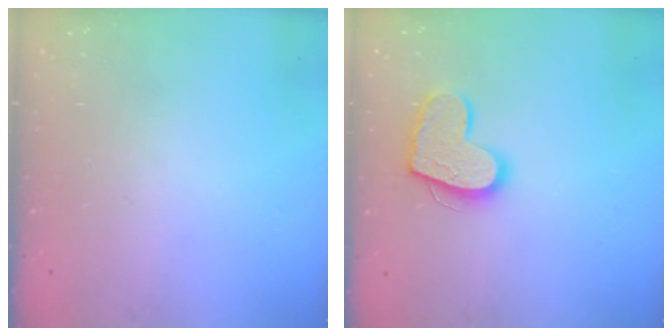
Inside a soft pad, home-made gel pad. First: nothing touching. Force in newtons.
{"total": 14.6, "press": 14.6, "slide": 1.1}